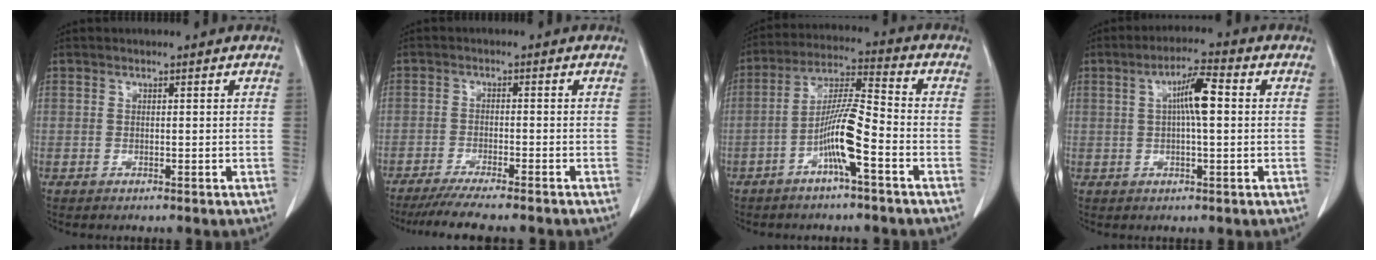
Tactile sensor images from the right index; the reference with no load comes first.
{"total": 10.1, "force": [-8.7, 0.2, 5.1], "torque": [-0.062, -0.021, -0.132]}
{"total": 9.2, "force": [-3.8, 0.3, 8.3], "torque": [-0.165, 0.011, -0.074]}
{"total": 6.1, "force": [0.9, 0.7, 6.0], "torque": [-0.107, 0.012, 0.013]}